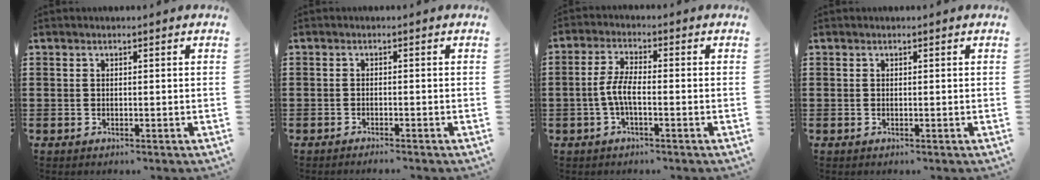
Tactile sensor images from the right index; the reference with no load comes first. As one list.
[{"total": 1.0, "force": [-1.0, -0.1, 0.1], "torque": [-0.005, 0.000, -0.020]}, {"total": 4.4, "force": [-1.3, 1.3, 4.1], "torque": [-0.101, -0.005, -0.032]}, {"total": 0.0}]